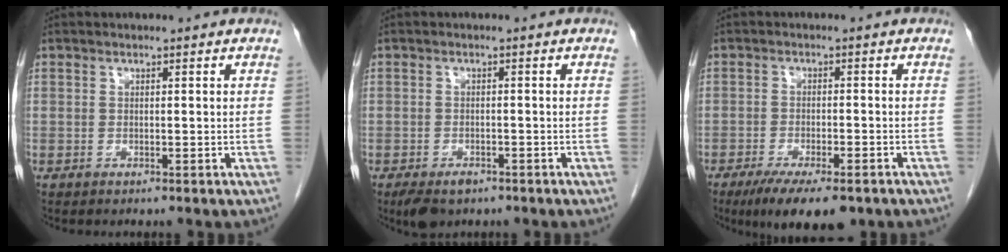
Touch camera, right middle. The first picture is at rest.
{"total": 4.2, "force": [-2.9, 2.0, 2.2], "torque": [-0.041, -0.006, -0.041]}
{"total": 10.1, "force": [-7.1, 2.6, 6.7], "torque": [-0.100, -0.018, -0.106]}